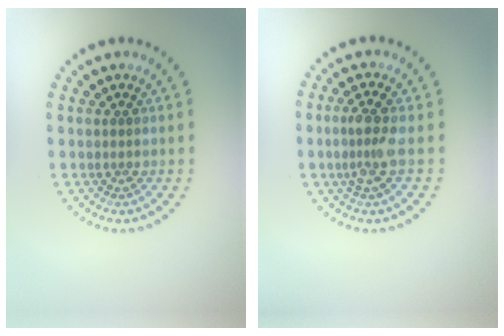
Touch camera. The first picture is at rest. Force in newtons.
{"total": 2.5, "press": 2.2, "slide": 1.3}